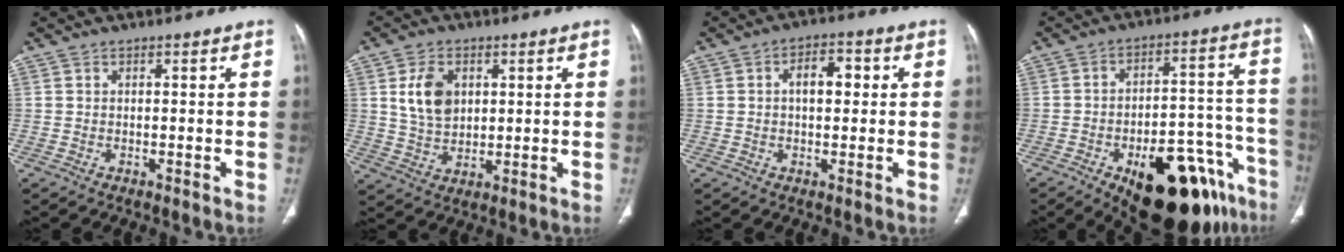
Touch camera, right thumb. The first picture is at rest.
{"total": 8.2, "force": [2.3, 5.6, 5.5], "torque": [-0.083, -0.013, 0.050]}
{"total": 5.8, "force": [0.9, 3.3, 4.6], "torque": [-0.054, 0.013, 0.009]}
{"total": 24.2, "force": [-13.5, 10.5, 17.1], "torque": [-0.152, 0.082, -0.183]}